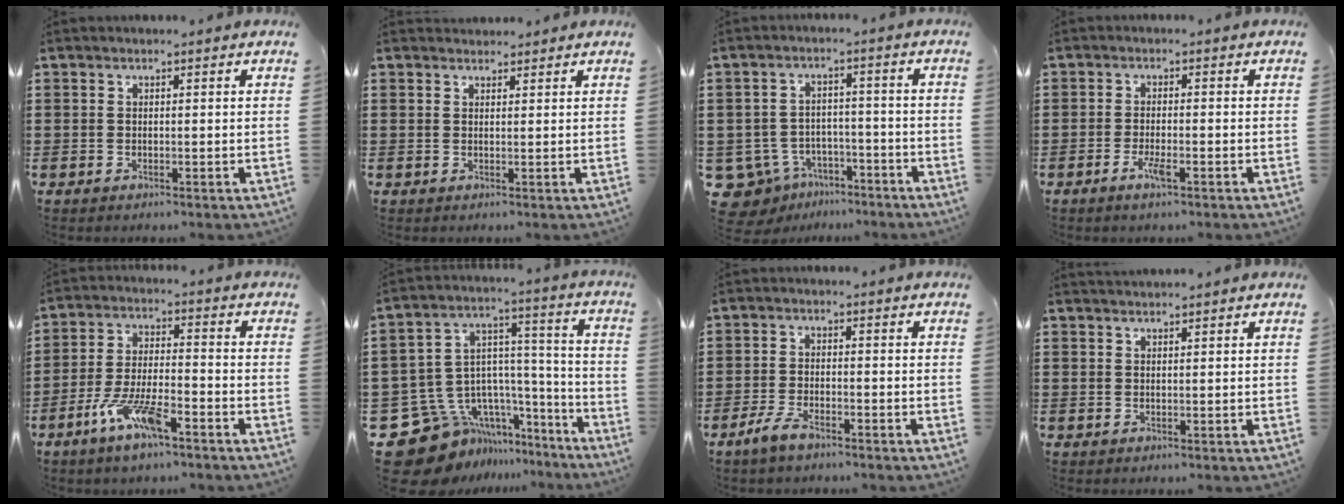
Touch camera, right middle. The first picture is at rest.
{"total": 1.5, "force": [1.4, 0.6, -0.1], "torque": [0.008, 0.000, 0.027]}
{"total": 6.0, "force": [-4.9, 3.3, 1.0], "torque": [-0.051, 0.011, -0.102]}
{"total": 2.9, "force": [-1.5, 0.5, 2.4], "torque": [-0.056, -0.007, -0.029]}
{"total": 8.4, "force": [-5.1, 1.9, 6.4], "torque": [-0.140, -0.007, -0.096]}
{"total": 11.5, "force": [-7.6, 8.0, 3.2], "torque": [-0.112, -0.005, -0.129]}
{"total": 3.9, "force": [-2.9, 1.3, 2.2], "torque": [-0.056, 0.003, -0.062]}
{"total": 0.9, "force": [0.9, 0.1, -0.1], "torque": [-0.002, 0.000, 0.018]}